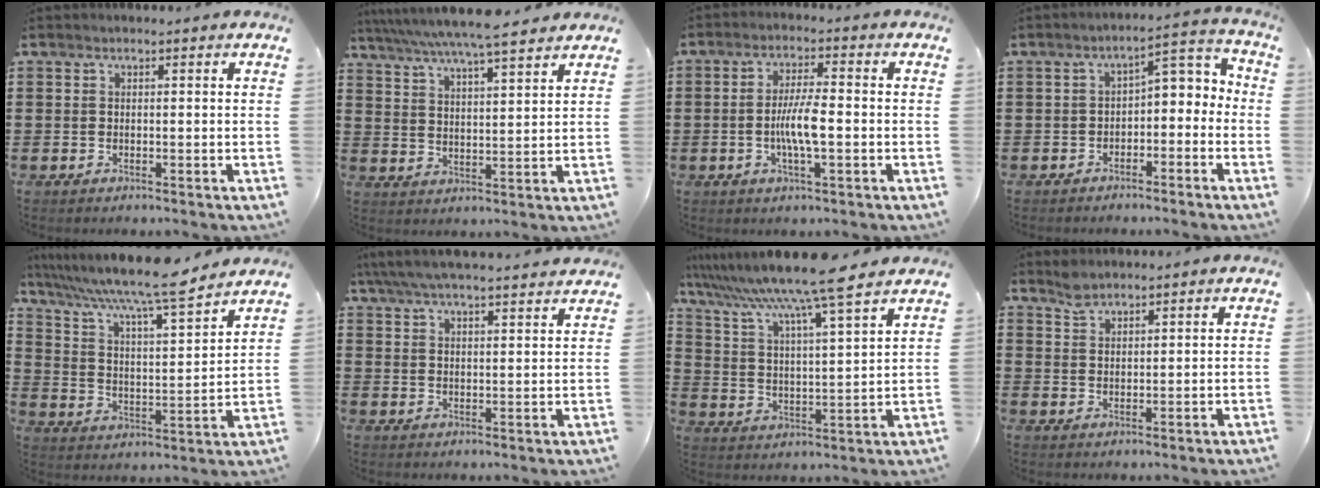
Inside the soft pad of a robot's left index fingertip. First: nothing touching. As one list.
[{"total": 6.5, "force": [5.8, -0.1, 2.9], "torque": [-0.076, -0.026, 0.100]}, {"total": 6.1, "force": [-1.2, 1.3, 5.8], "torque": [-0.122, -0.001, -0.029]}, {"total": 3.3, "force": [-2.4, 1.6, 1.5], "torque": [-0.026, -0.003, -0.061]}, {"total": 8.9, "force": [7.6, 0.7, 4.7], "torque": [-0.122, -0.043, 0.122]}, {"total": 5.2, "force": [4.9, 0.1, 1.8], "torque": [-0.051, -0.020, 0.086]}, {"total": 8.9, "force": [7.7, -1.0, 4.2], "torque": [-0.114, -0.055, 0.124]}, {"total": 2.3, "force": [2.1, 0.8, 0.5], "torque": [-0.015, 0.001, 0.041]}]